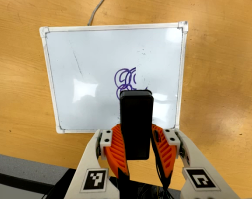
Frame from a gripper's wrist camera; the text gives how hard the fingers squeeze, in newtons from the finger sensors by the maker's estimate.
{"total": 7.2, "left": 5.7, "right": 8.6}